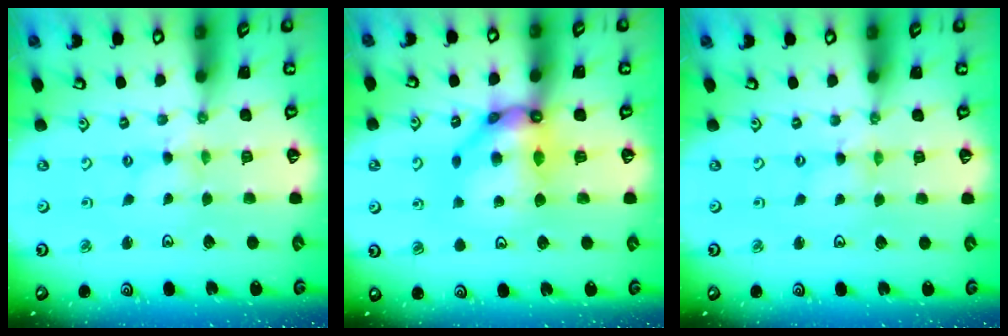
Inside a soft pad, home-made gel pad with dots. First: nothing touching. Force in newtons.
{"total": 12.9, "press": 12.8, "slide": 1.2}
{"total": 0.9, "press": 0.8, "slide": 0.2}